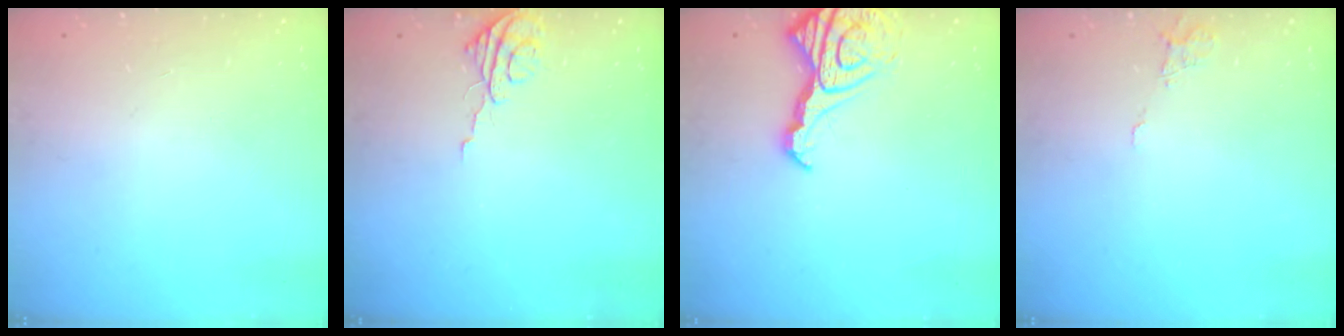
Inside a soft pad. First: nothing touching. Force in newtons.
{"total": 5.7, "press": 5.7, "slide": 0.5}
{"total": 12.8, "press": 12.8, "slide": 1.0}
{"total": 6.2, "press": 6.2, "slide": 0.5}